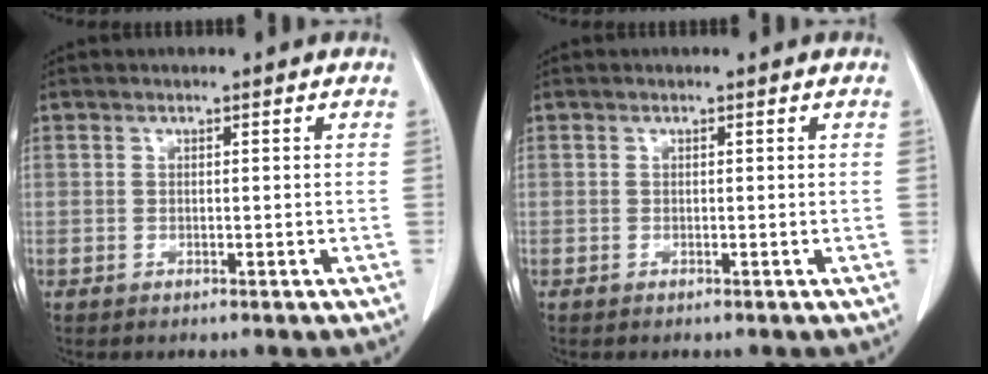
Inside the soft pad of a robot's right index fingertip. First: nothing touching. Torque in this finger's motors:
{"motor_torque": [-0.05, 0.04, -0.01, 0.00]}